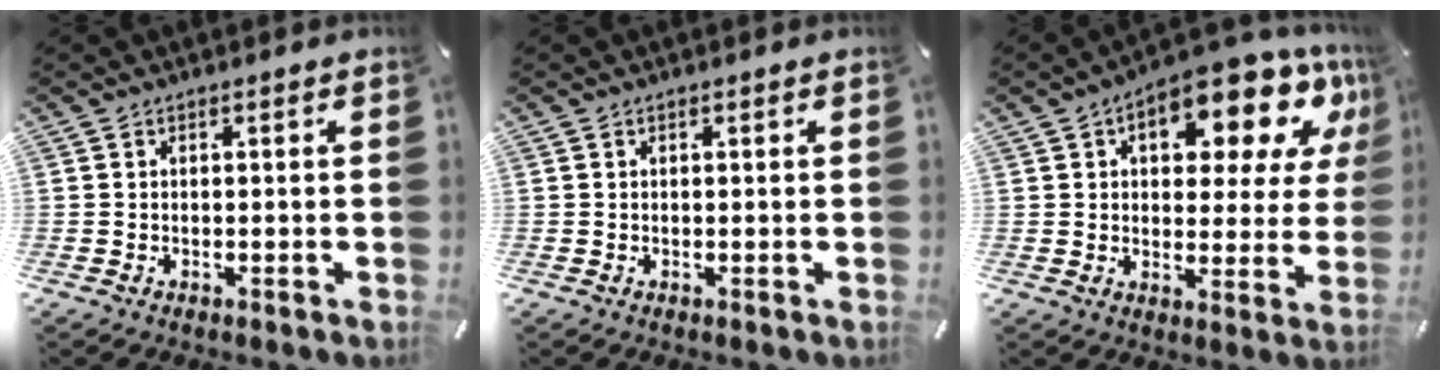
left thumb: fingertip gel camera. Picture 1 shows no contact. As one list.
[{"total": 0.0}, {"total": 16.7, "force": [9.6, 7.3, 11.6], "torque": [-0.157, -0.060, 0.154]}]